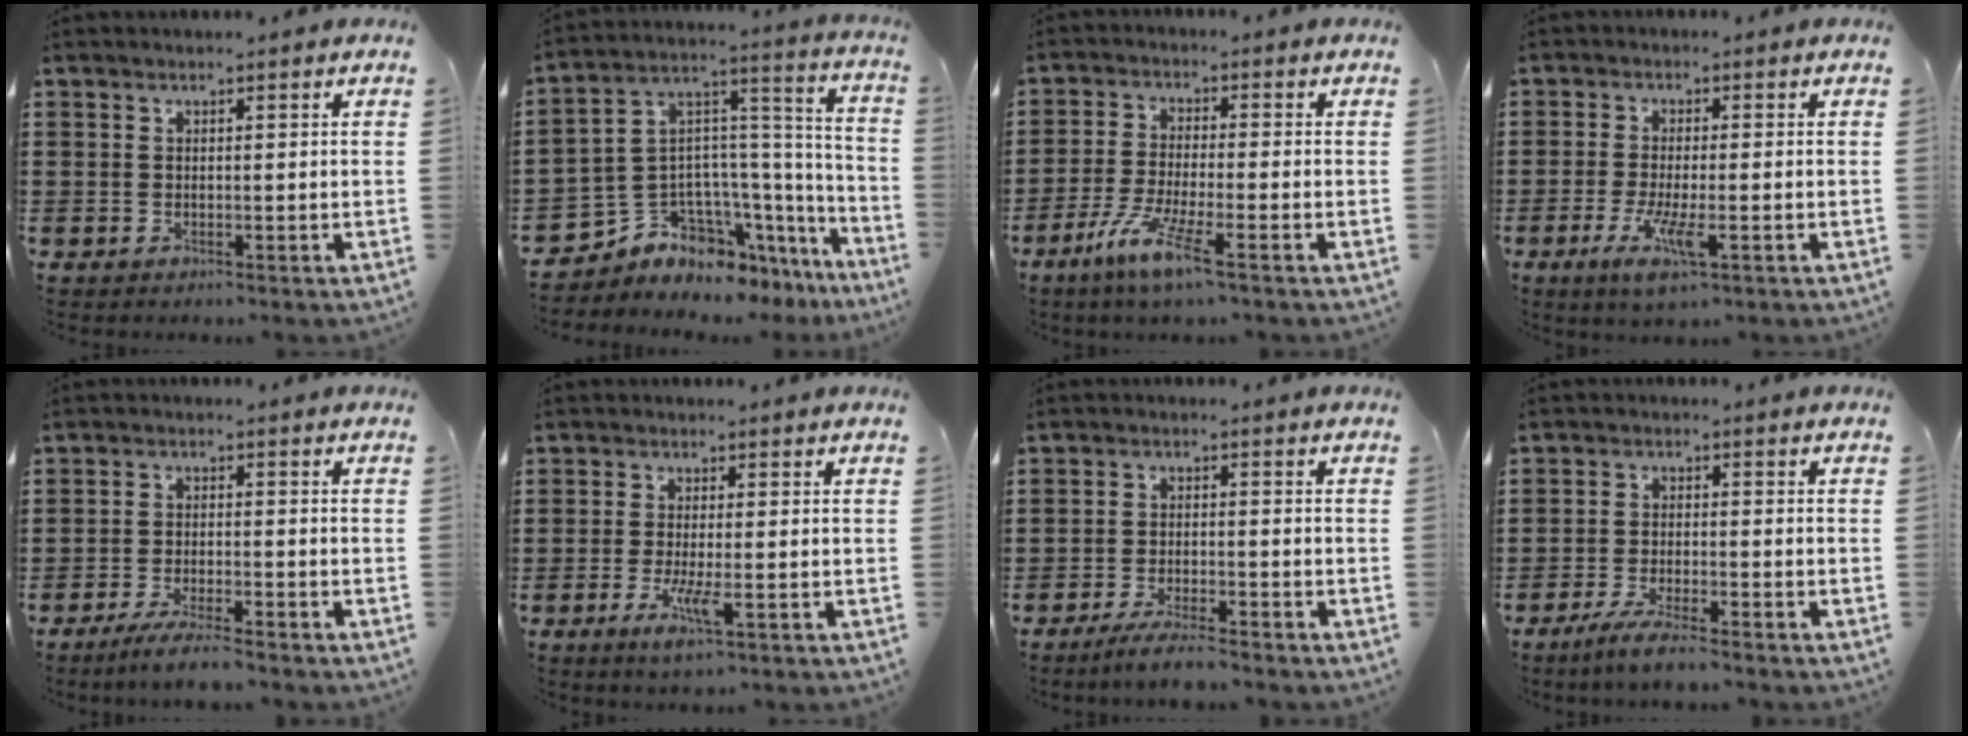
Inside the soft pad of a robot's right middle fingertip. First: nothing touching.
{"total": 5.6, "force": [-4.5, 3.3, 0.1], "torque": [-0.031, -0.019, -0.091]}
{"total": 6.8, "force": [-4.1, 0.4, 5.4], "torque": [-0.112, -0.014, -0.077]}
{"total": 5.8, "force": [-2.3, 1.1, 5.2], "torque": [-0.118, -0.020, -0.045]}
{"total": 3.6, "force": [-3.1, -0.3, 1.8], "torque": [-0.036, -0.008, -0.060]}
{"total": 4.1, "force": [-1.5, 0.5, 3.8], "torque": [-0.085, -0.016, -0.030]}
{"total": 3.4, "force": [-3.0, -0.2, 1.5], "torque": [-0.032, -0.006, -0.059]}
{"total": 3.6, "force": [-3.1, -0.3, 2.0], "torque": [-0.047, -0.010, -0.060]}